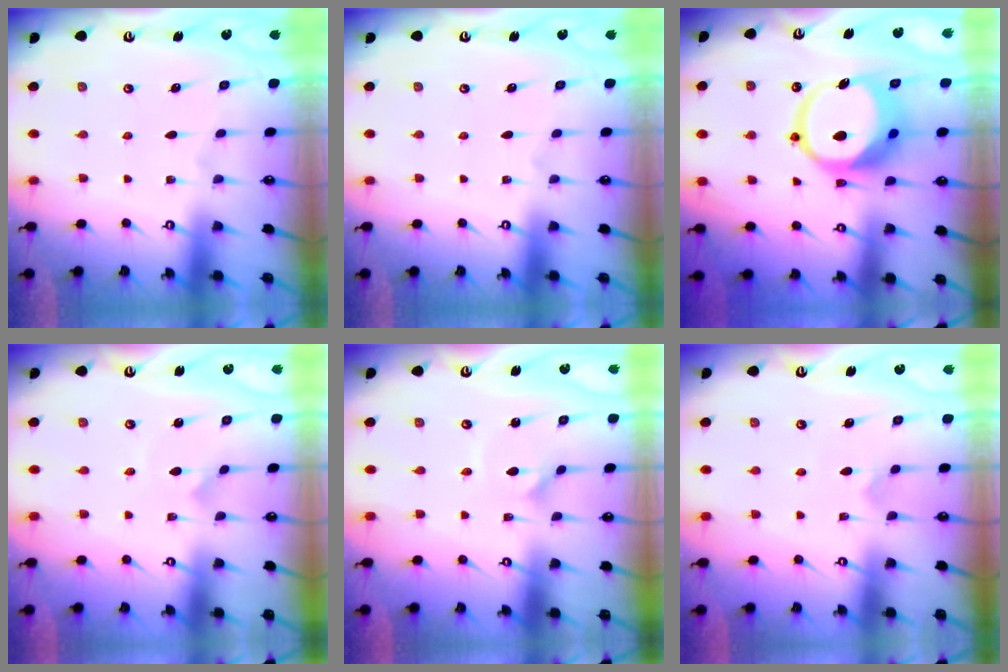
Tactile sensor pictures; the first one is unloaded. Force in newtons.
{"total": 0.0}
{"total": 14.6, "press": 14.4, "slide": 2.1}
{"total": 1.3, "press": 1.3, "slide": 0.2}
{"total": 1.6, "press": 1.6, "slide": 0.1}
{"total": 2.5, "press": 2.5, "slide": 0.5}